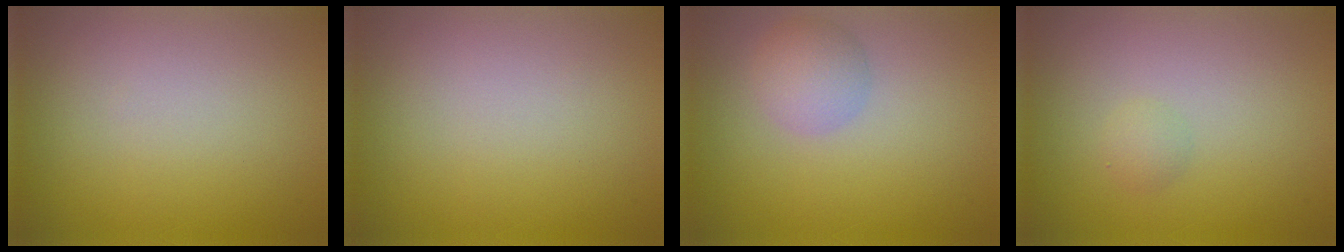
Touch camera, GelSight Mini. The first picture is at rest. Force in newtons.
{"total": 0.0}
{"total": 2.7, "press": 2.7, "slide": 0.2}
{"total": 1.0, "press": 1.0, "slide": 0.1}